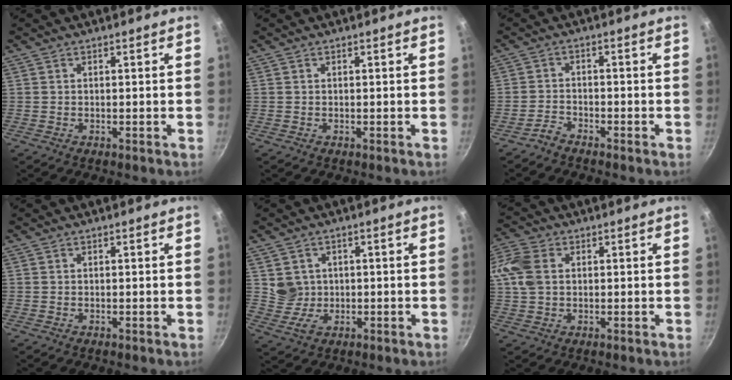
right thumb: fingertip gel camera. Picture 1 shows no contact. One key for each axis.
{"total": 0.0}
{"total": 2.4, "fx": -2.2, "fy": 0.6, "fz": 0.6, "tx": -0.014, "ty": 0.022, "tz": -0.049}
{"total": 0.0}
{"total": 4.2, "fx": 0.5, "fy": 3.9, "fz": 1.3, "tx": -0.008, "ty": 0.005, "tz": 0.015}
{"total": 8.2, "fx": 1.7, "fy": 5.7, "fz": 5.7, "tx": -0.120, "ty": 0.011, "tz": 0.026}